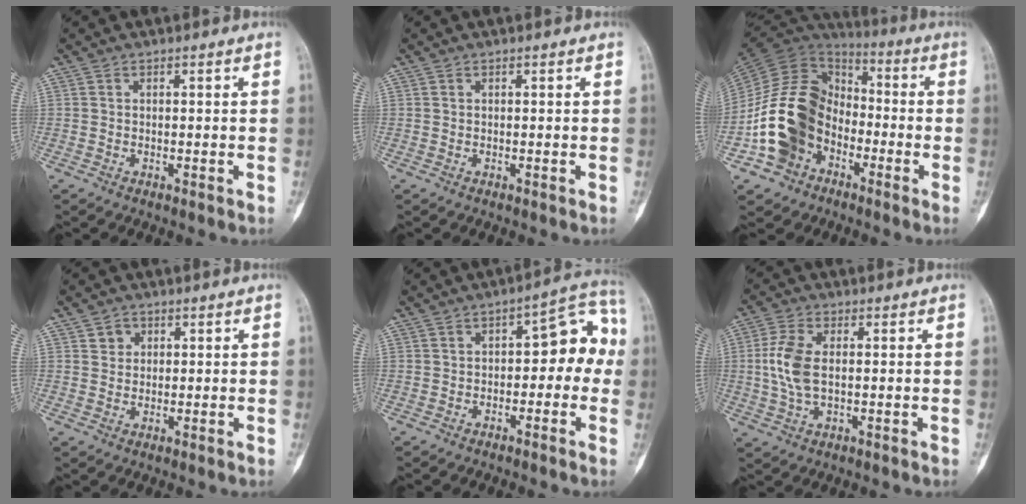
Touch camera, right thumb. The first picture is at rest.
{"total": 0.0}
{"total": 17.8, "force": [-5.7, 13.6, 9.9], "torque": [-0.162, 0.059, -0.110]}
{"total": 2.6, "force": [1.1, 2.2, 0.7], "torque": [0.004, -0.005, 0.015]}
{"total": 9.7, "force": [-0.7, 5.4, 8.0], "torque": [-0.058, 0.046, -0.018]}
{"total": 7.6, "force": [0.3, 4.1, 6.5], "torque": [-0.151, 0.004, 0.005]}